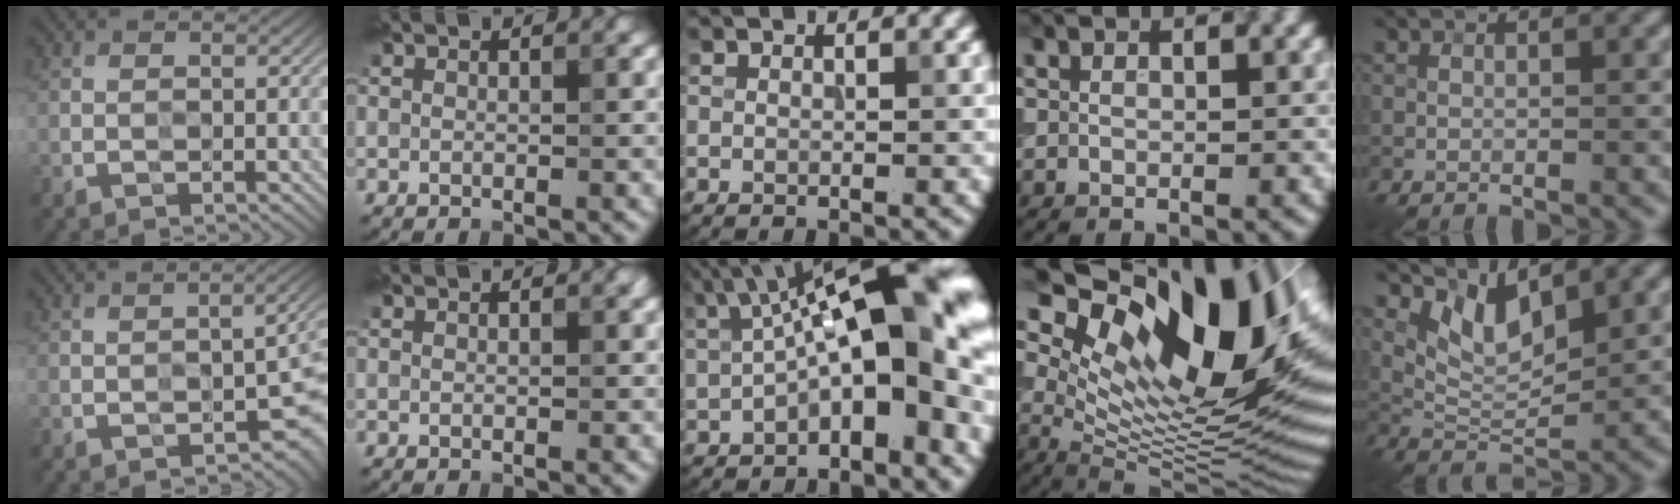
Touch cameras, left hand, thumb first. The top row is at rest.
{"thumb": {"total": 5.7, "force": [-2.9, 2.2, 4.4], "torque": [-0.047, -0.005, -0.037]}, "middle": {"total": 13.1, "force": [1.2, 4.4, 12.2], "torque": [-0.164, 0.033, 0.011]}, "ring": {"total": 17.6, "force": [7.1, 7.9, 14.0], "torque": [-0.220, 0.002, 0.132]}, "little": {"total": 4.7, "force": [2.9, 2.0, 3.1], "torque": [-0.066, -0.010, 0.056]}}